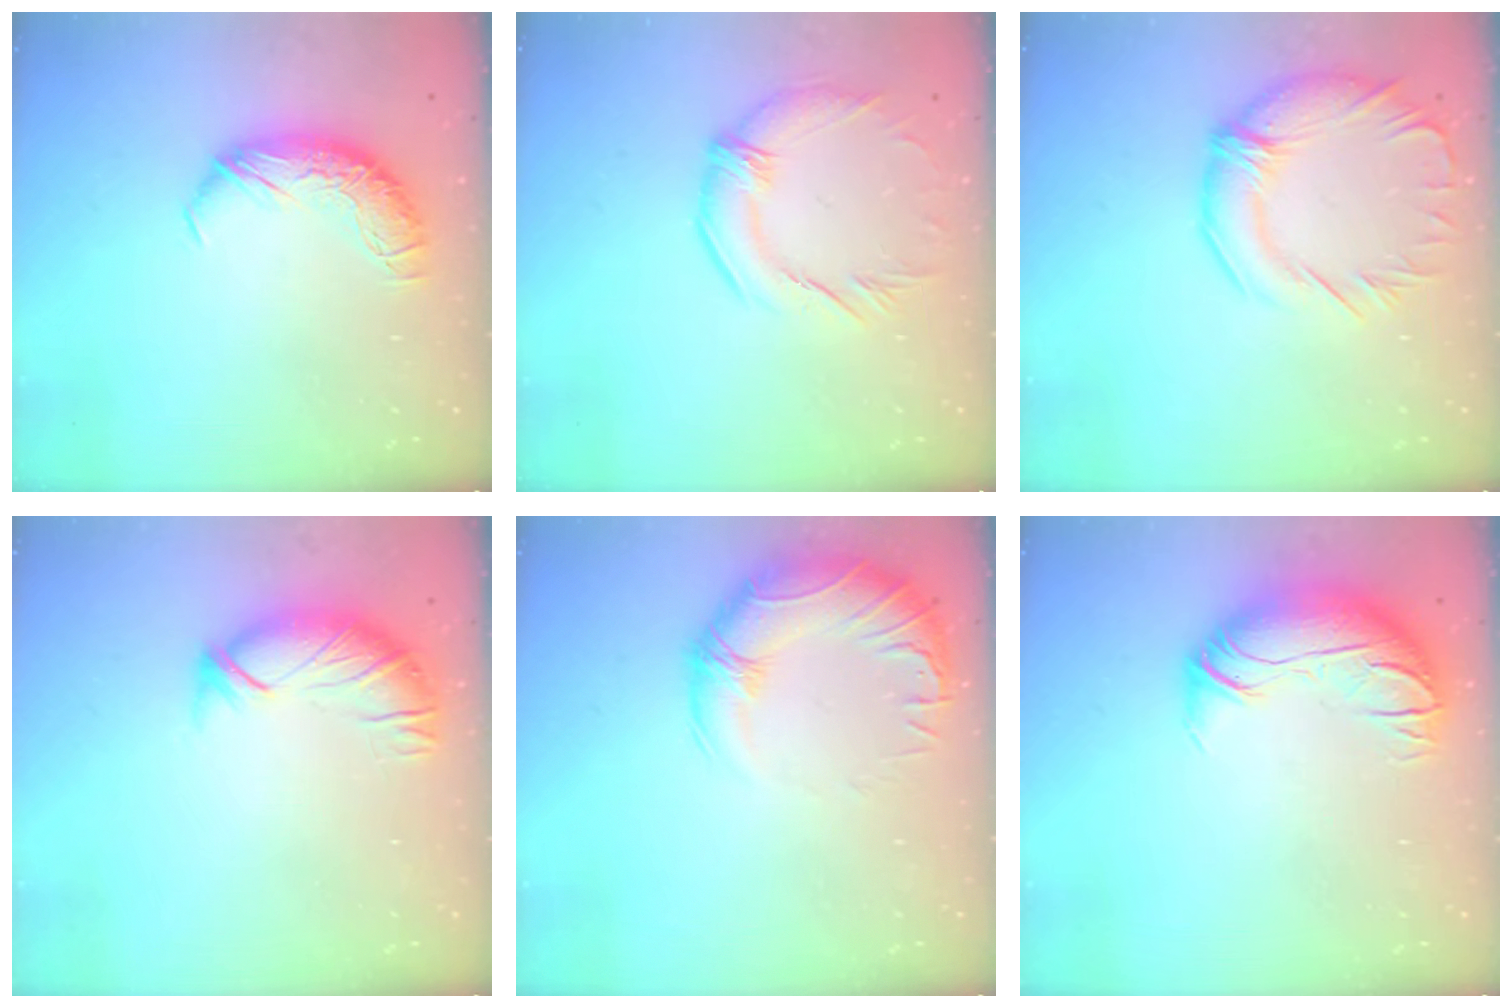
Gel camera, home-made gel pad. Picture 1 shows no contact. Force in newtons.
{"total": 2.9, "press": 2.5, "slide": 1.5}
{"total": 3.6, "press": 3.2, "slide": 1.6}
{"total": 2.9, "press": 2.6, "slide": 1.4}
{"total": 3.3, "press": 0.2, "slide": 3.3}
{"total": 2.6, "press": 0.4, "slide": 2.6}